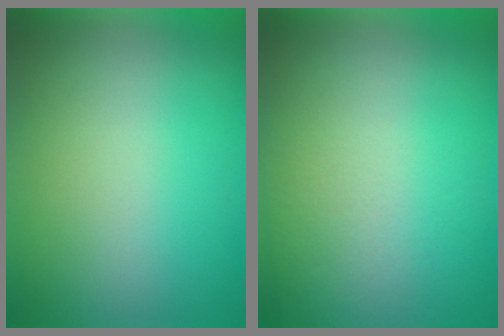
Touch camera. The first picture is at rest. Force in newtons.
{"total": 2.8}